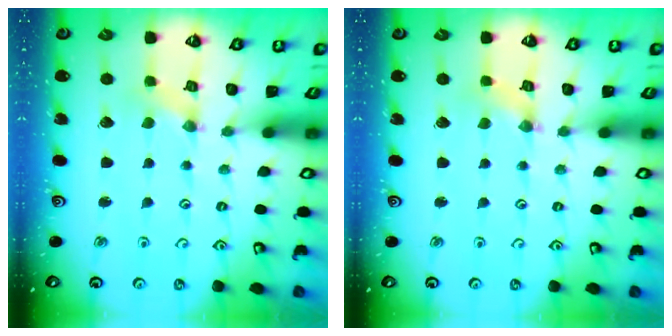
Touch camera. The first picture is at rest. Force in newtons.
{"total": 1.1, "press": 1.1, "slide": 0.1}